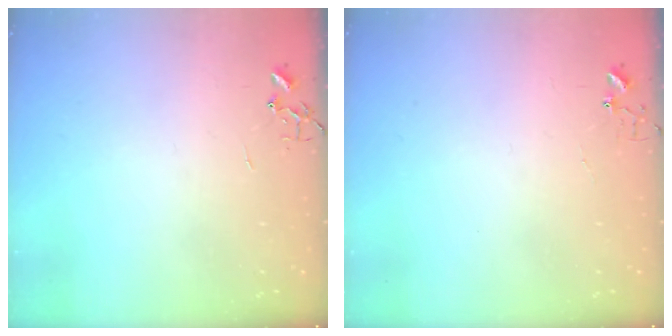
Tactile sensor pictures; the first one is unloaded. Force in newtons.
{"total": 3.4, "press": 3.4, "slide": 0.3}